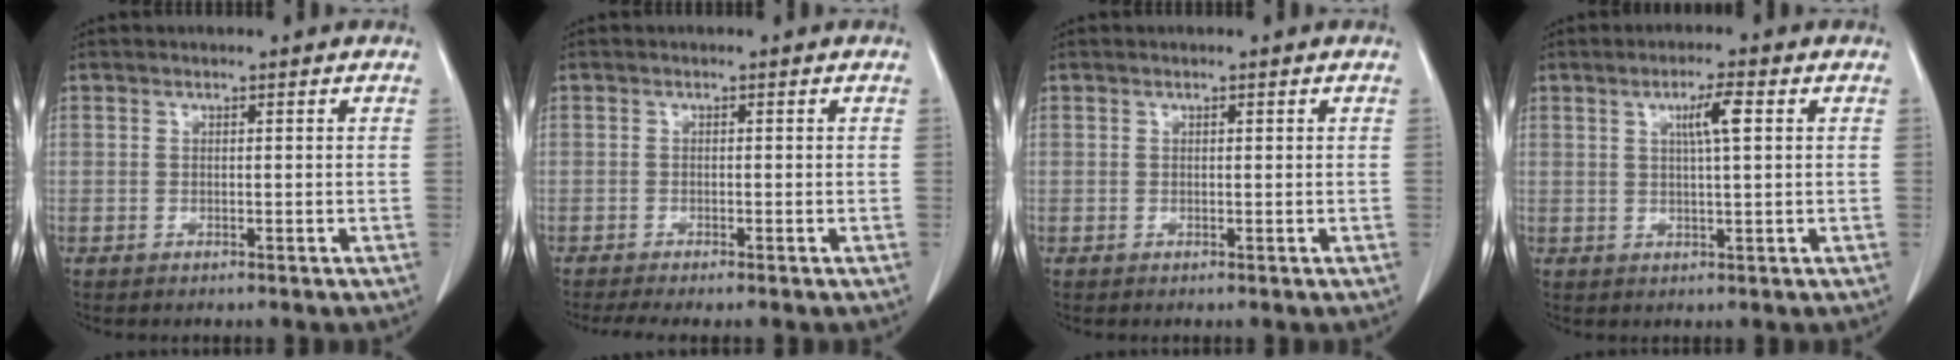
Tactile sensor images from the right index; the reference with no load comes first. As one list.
[{"total": 2.8, "force": [-2.3, 0.0, 1.6], "torque": [-0.029, -0.007, -0.039]}, {"total": 0.0}, {"total": 4.2, "force": [1.3, 0.1, 4.0], "torque": [-0.067, 0.002, 0.021]}]